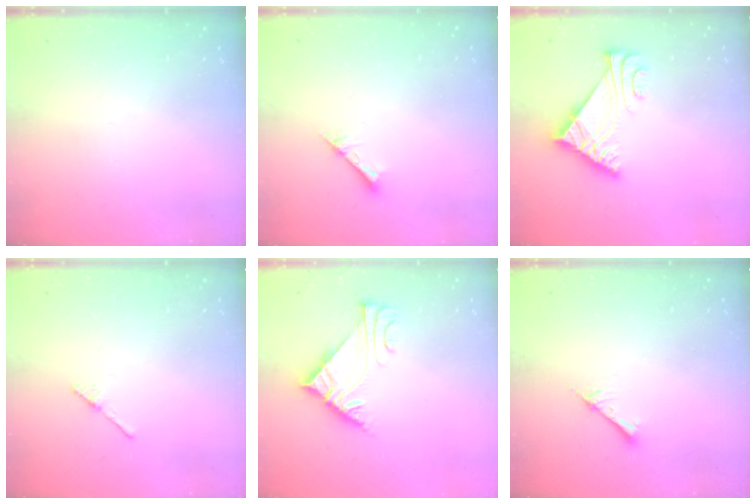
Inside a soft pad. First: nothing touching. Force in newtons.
{"total": 2.1, "press": 2.1, "slide": 0.2}
{"total": 7.9, "press": 7.7, "slide": 1.5}
{"total": 1.9, "press": 1.8, "slide": 0.3}
{"total": 6.0, "press": 6.0, "slide": 0.7}
{"total": 2.2, "press": 2.2, "slide": 0.3}